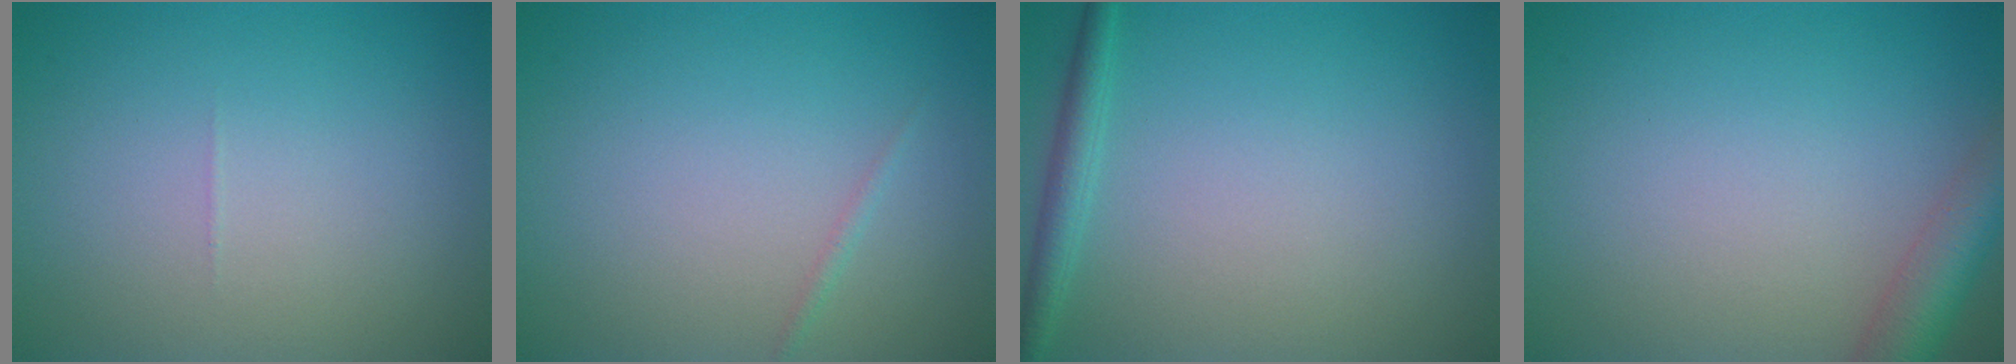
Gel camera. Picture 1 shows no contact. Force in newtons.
{"total": 0.6, "press": 0.5, "slide": 0.0}
{"total": 1.8, "press": 1.8, "slide": 0.1}
{"total": 3.9, "press": 3.9, "slide": 0.2}